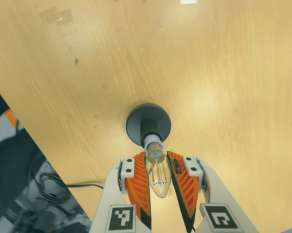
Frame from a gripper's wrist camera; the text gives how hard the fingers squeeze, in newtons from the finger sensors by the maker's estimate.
{"total": 15.0, "left": 14.1, "right": 15.8}